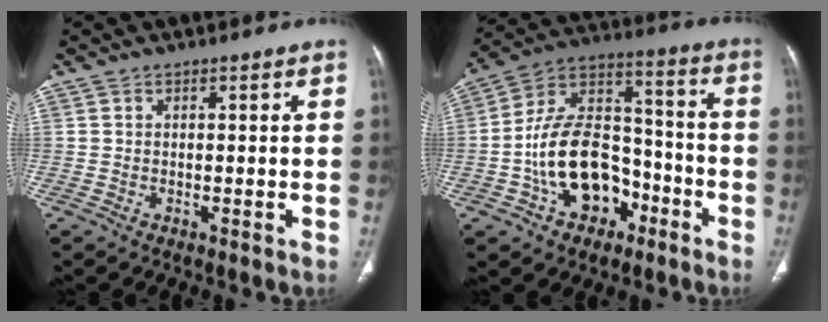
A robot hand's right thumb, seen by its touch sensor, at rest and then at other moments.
{"total": 17.8, "force": [-6.3, 11.8, 11.6], "torque": [-0.169, 0.067, -0.104]}